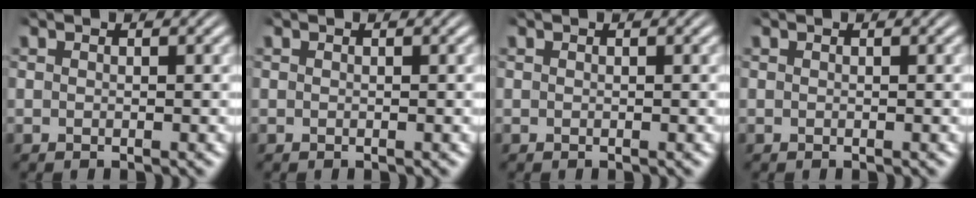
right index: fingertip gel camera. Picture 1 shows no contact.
{"total": 0.0}
{"total": 0.0}
{"total": 0.0}